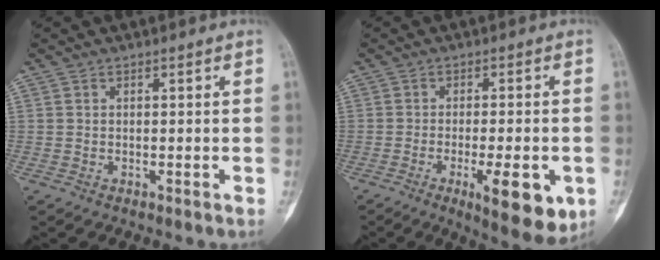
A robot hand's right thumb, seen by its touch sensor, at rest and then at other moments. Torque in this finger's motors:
{"motor_torque": [-0.10, 0.50, 0.24, 0.50, 0.03]}